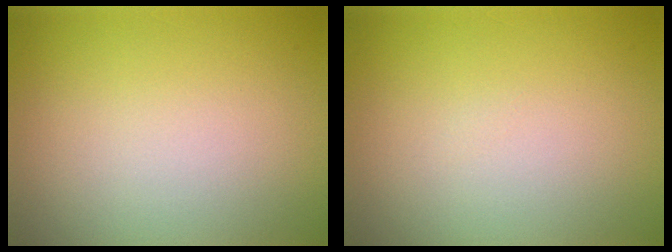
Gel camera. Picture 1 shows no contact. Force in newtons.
{"total": 0.0}